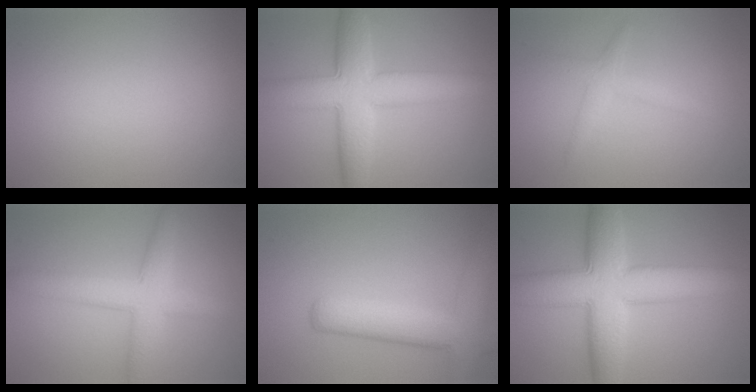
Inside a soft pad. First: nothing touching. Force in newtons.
{"total": 7.9, "press": 7.9, "slide": 0.2}
{"total": 1.8, "press": 1.8, "slide": 0.0}
{"total": 4.7, "press": 4.7, "slide": 0.3}
{"total": 5.6, "press": 5.6, "slide": 0.4}
{"total": 10.1, "press": 10.1, "slide": 0.3}